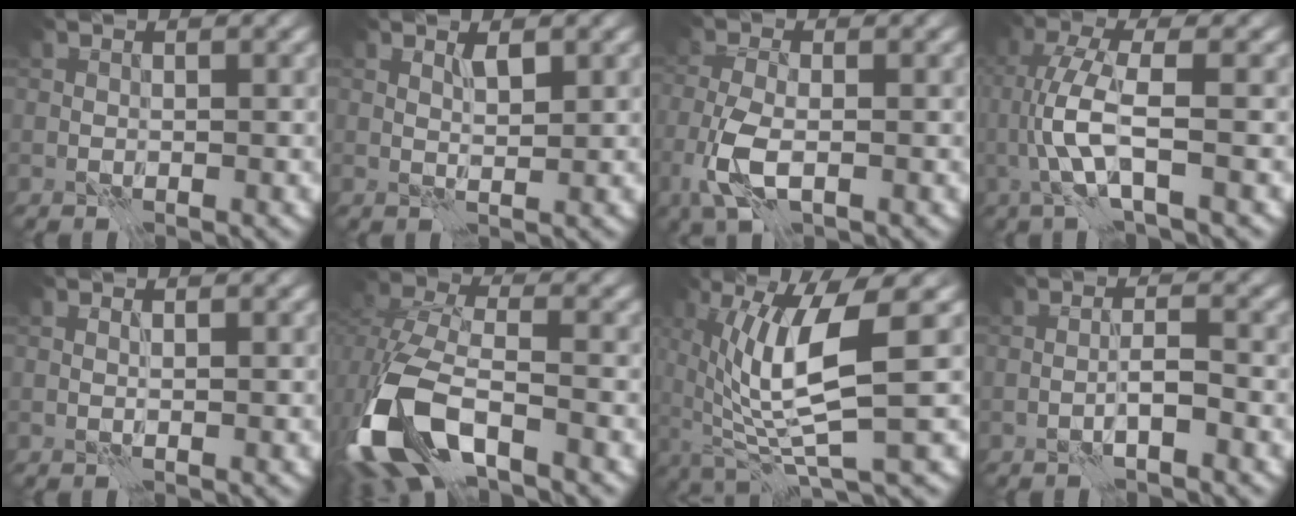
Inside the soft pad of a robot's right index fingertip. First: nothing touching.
{"total": 1.2, "force": [1.0, -0.2, 0.7], "torque": [-0.013, 0.001, 0.015]}
{"total": 4.3, "force": [-1.3, 2.0, 3.5], "torque": [-0.087, -0.007, -0.027]}
{"total": 4.6, "force": [-0.6, 0.8, 4.5], "torque": [-0.105, 0.008, -0.017]}
{"total": 0.5, "force": [0.3, -0.4, 0.0], "torque": [0.001, 0.004, 0.004]}
{"total": 10.1, "force": [-4.9, 4.8, 7.4], "torque": [-0.169, -0.015, -0.097]}
{"total": 7.5, "force": [1.5, 1.0, 7.3], "torque": [-0.138, -0.004, 0.030]}
{"total": 1.4, "force": [-0.8, -0.3, 1.1], "torque": [-0.017, 0.011, -0.021]}